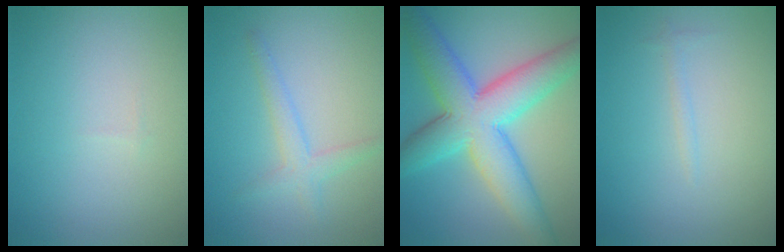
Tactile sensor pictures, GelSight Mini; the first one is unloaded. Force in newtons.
{"total": 2.0, "press": 2.0, "slide": 0.1}
{"total": 9.4, "press": 9.4, "slide": 0.2}
{"total": 0.6, "press": 0.6, "slide": 0.0}